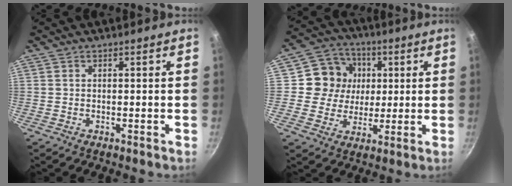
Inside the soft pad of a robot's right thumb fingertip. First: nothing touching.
{"total": 10.8, "force": [1.9, 10.1, 3.4], "torque": [-0.023, 0.006, 0.019]}